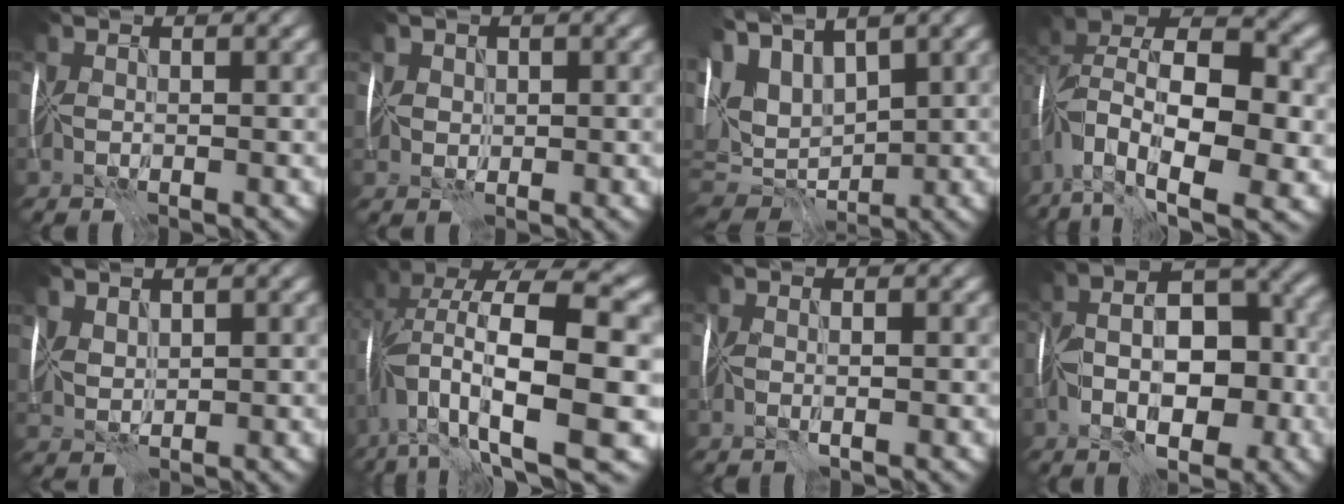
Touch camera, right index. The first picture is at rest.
{"total": 2.9, "force": [1.8, 2.0, 1.0], "torque": [-0.016, 0.019, 0.023]}
{"total": 11.4, "force": [5.1, 5.9, 8.3], "torque": [-0.172, 0.034, 0.094]}
{"total": 14.0, "force": [-4.0, 7.5, 11.1], "torque": [-0.207, 0.009, -0.062]}
{"total": 1.6, "force": [1.3, 0.6, 0.4], "torque": [-0.016, -0.002, 0.035]}
{"total": 14.5, "force": [-1.2, 5.1, 13.5], "torque": [-0.261, 0.006, 0.013]}
{"total": 0.8, "force": [-0.5, -0.6, 0.2], "torque": [0.003, 0.003, -0.005]}
{"total": 9.2, "force": [-2.6, 4.4, 7.6], "torque": [-0.114, 0.012, -0.047]}